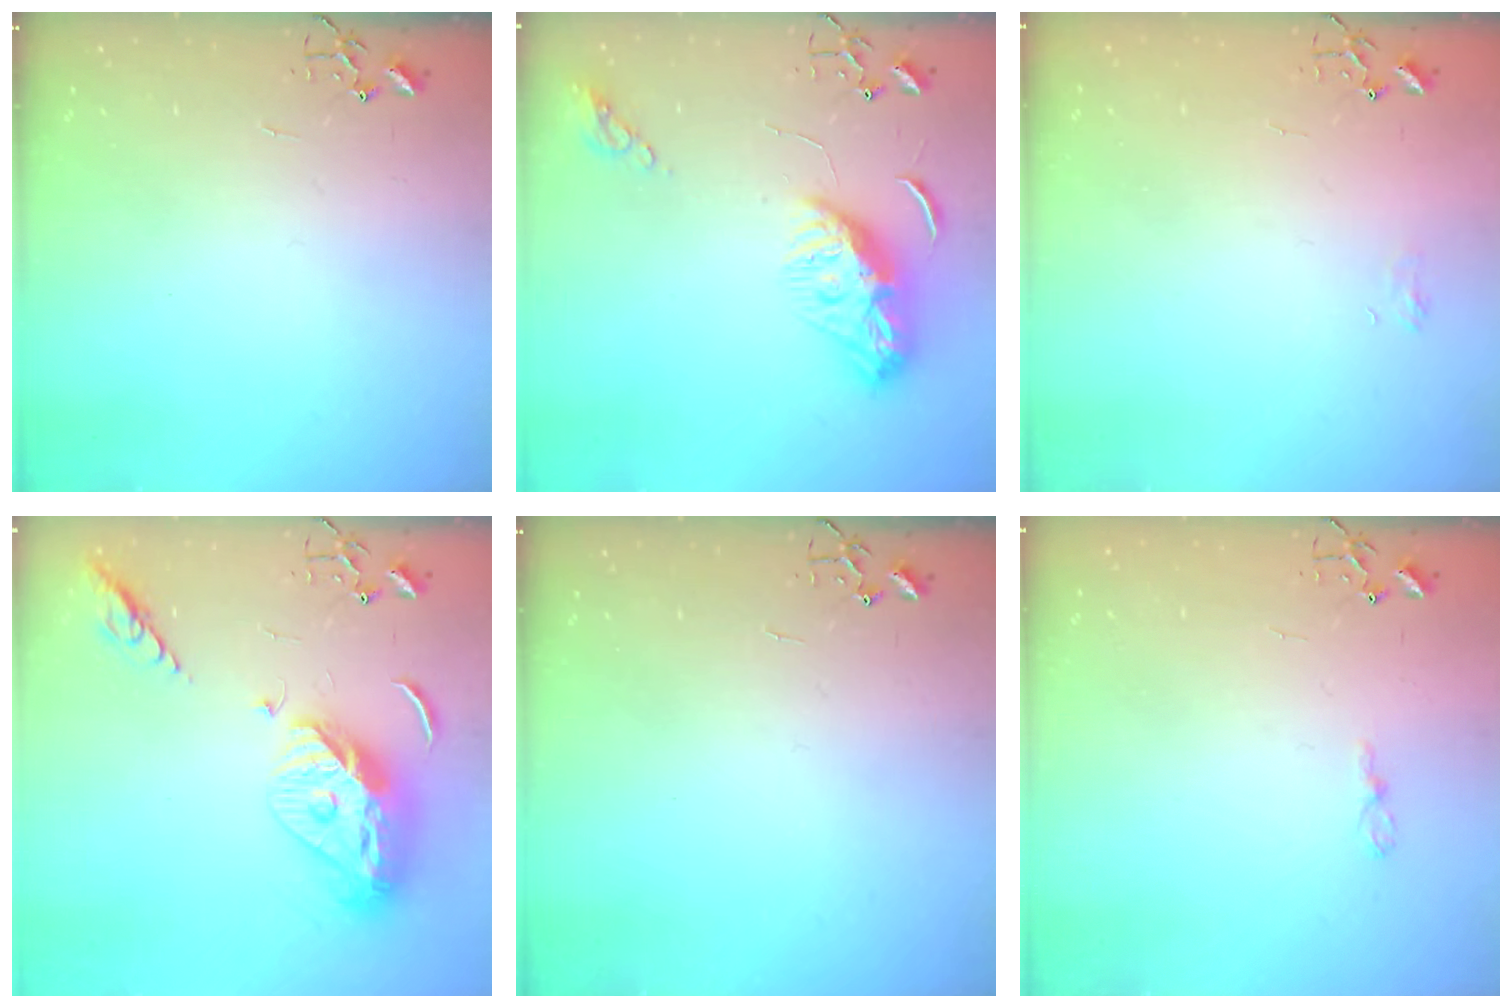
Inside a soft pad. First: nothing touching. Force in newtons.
{"total": 9.9, "press": 9.8, "slide": 1.1}
{"total": 5.1, "press": 5.1, "slide": 0.6}
{"total": 15.9, "press": 15.8, "slide": 1.5}
{"total": 0.0}
{"total": 3.8, "press": 3.8, "slide": 0.4}